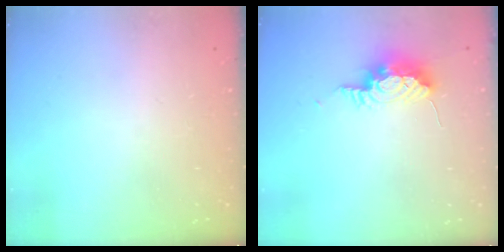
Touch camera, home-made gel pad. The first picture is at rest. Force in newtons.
{"total": 8.6, "press": 8.3, "slide": 2.5}